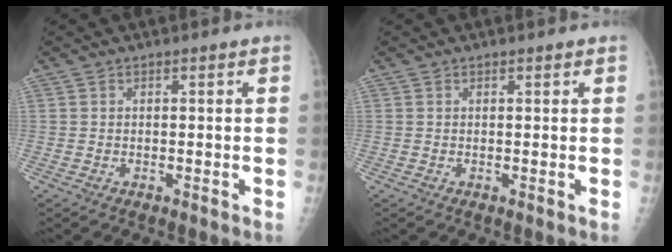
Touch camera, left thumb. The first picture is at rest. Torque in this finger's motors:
{"motor_torque": [-0.02, -0.03, -0.07, -0.09, 0.02]}